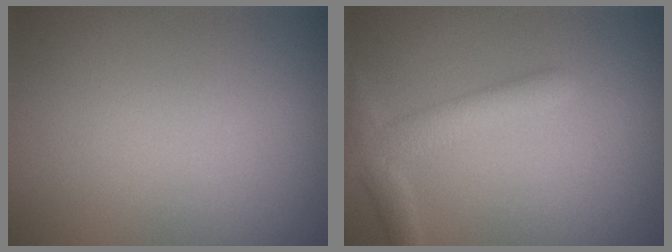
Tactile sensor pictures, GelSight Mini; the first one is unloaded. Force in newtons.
{"total": 3.2, "press": 3.2, "slide": 0.2}